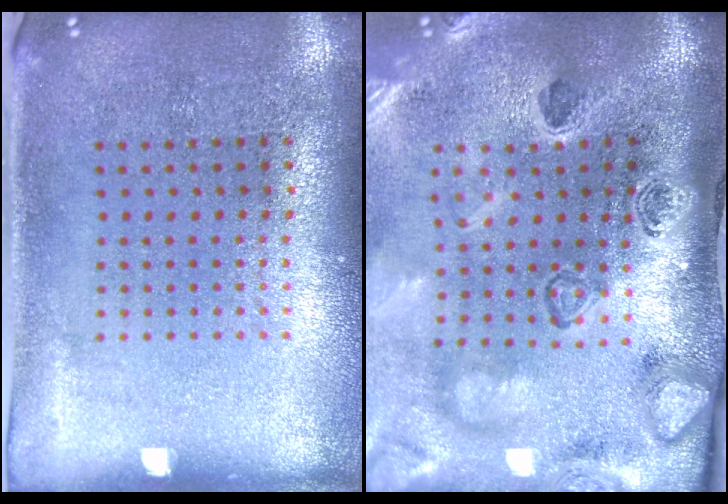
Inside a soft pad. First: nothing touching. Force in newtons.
{"total": 4.6, "press": 3.2, "slide": 3.3}